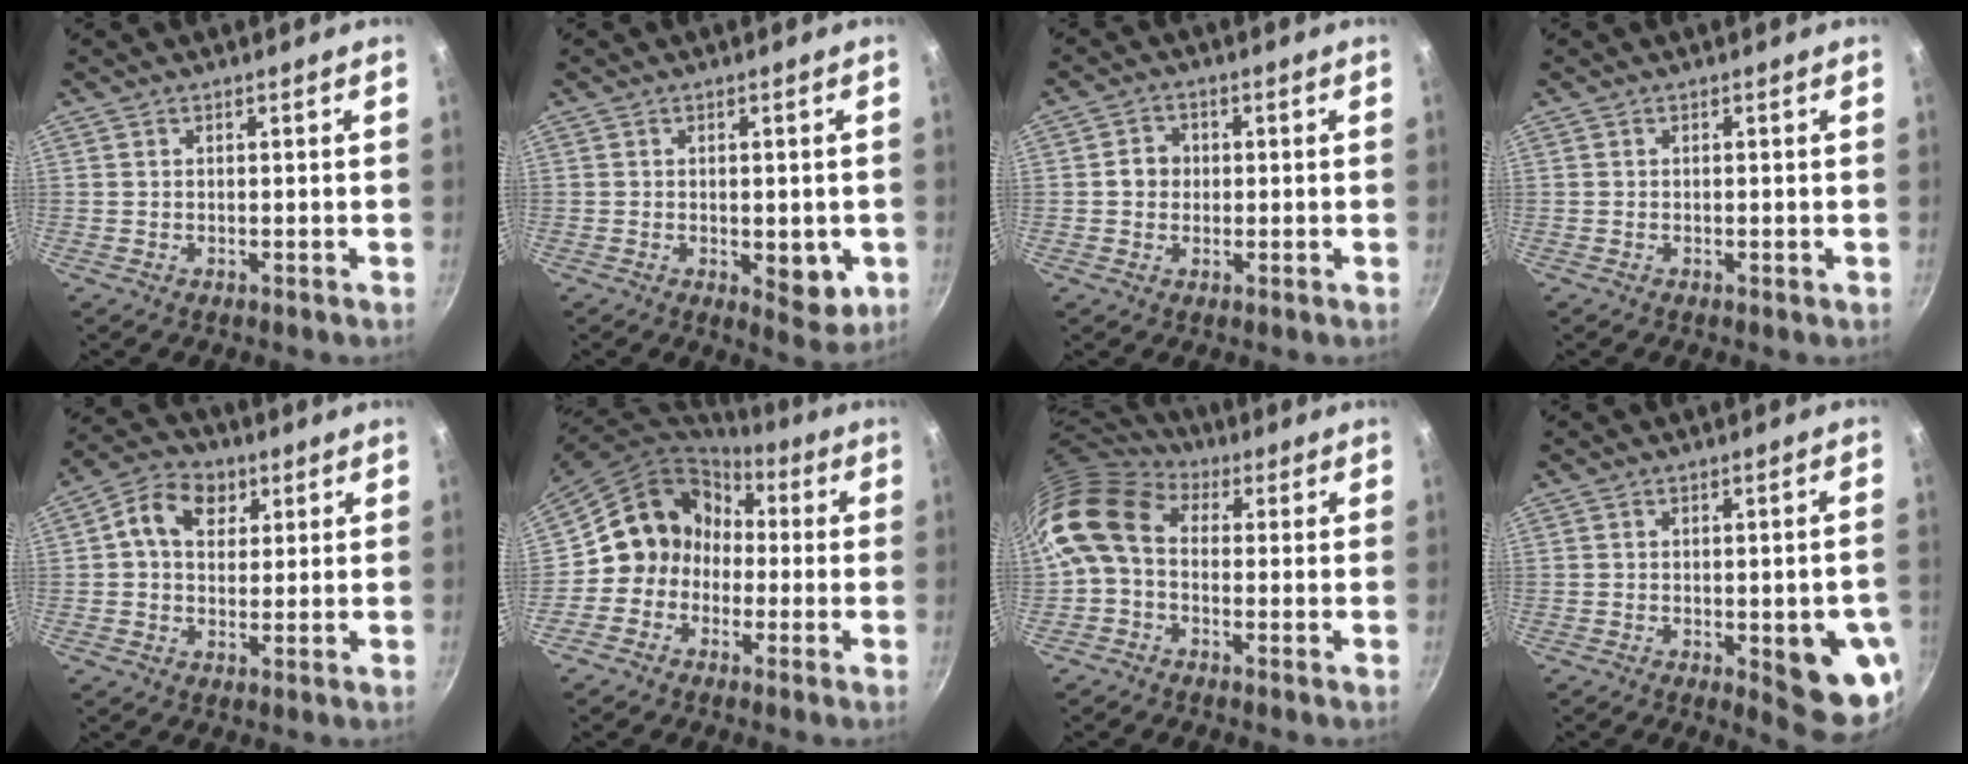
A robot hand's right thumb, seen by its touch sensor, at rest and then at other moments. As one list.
[{"total": 7.0, "force": [-1.3, 3.6, 5.9], "torque": [-0.060, -0.008, -0.011]}, {"total": 3.9, "force": [0.0, 3.5, 1.6], "torque": [-0.005, 0.008, -0.005]}, {"total": 0.6, "force": [-0.2, 0.3, 0.5], "torque": [-0.009, 0.002, -0.003]}, {"total": 8.8, "force": [2.7, 6.7, 5.1], "torque": [-0.068, 0.005, 0.029]}, {"total": 11.8, "force": [-0.4, 10.9, 4.4], "torque": [-0.033, 0.049, -0.028]}, {"total": 11.9, "force": [-0.1, 8.6, 8.2], "torque": [-0.155, 0.029, -0.023]}, {"total": 11.6, "force": [-3.0, 3.9, 10.5], "torque": [-0.093, 0.005, -0.032]}]